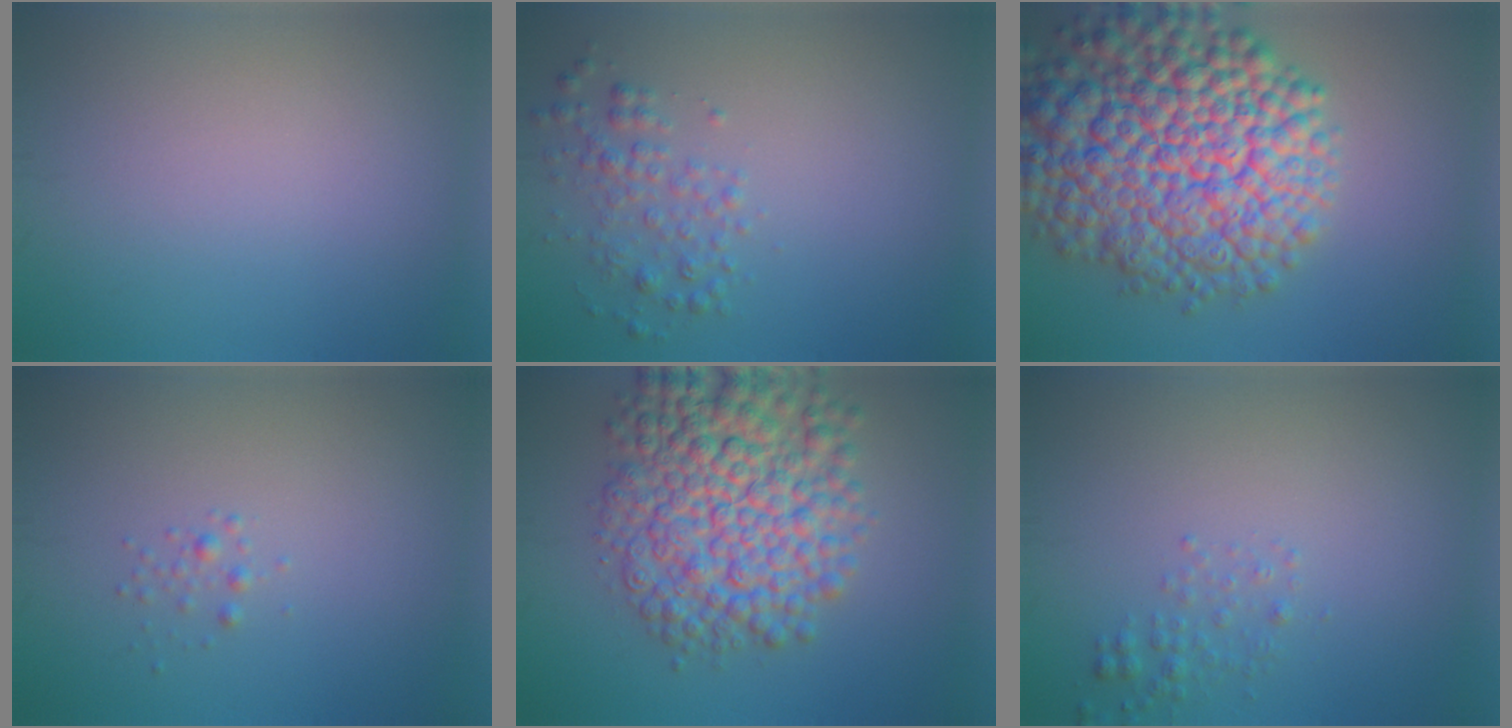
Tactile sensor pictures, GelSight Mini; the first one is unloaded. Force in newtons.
{"total": 2.2, "press": 2.2, "slide": 0.1}
{"total": 14.4, "press": 14.4, "slide": 0.7}
{"total": 0.7, "press": 0.7, "slide": 0.0}
{"total": 9.8, "press": 9.8, "slide": 0.2}
{"total": 1.3, "press": 1.3, "slide": 0.1}